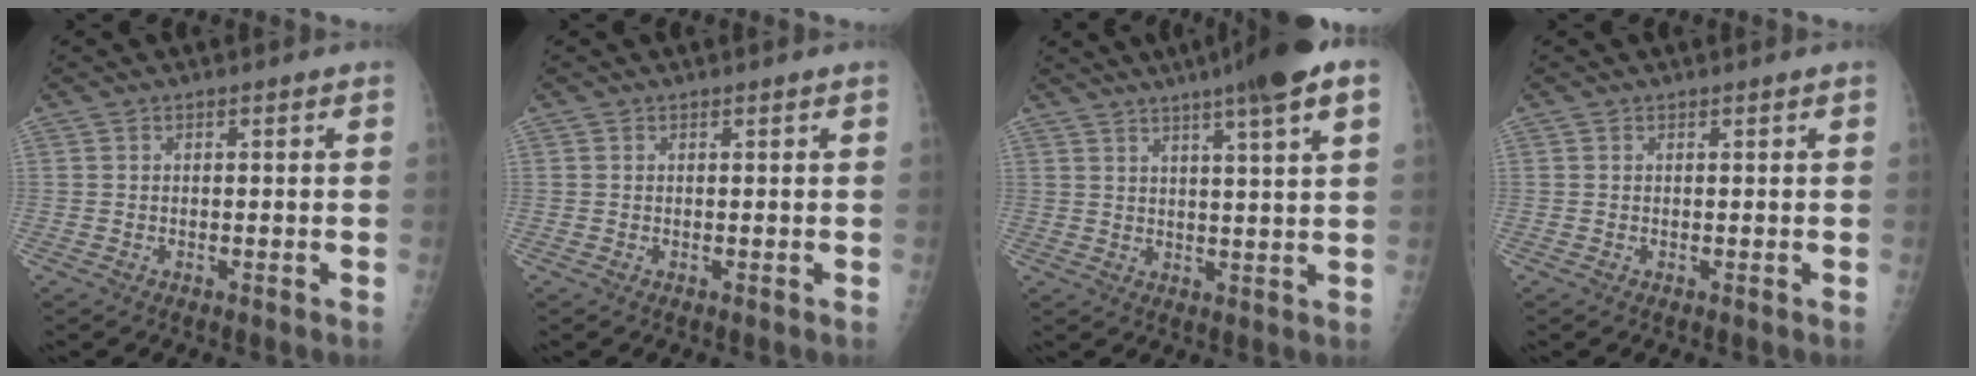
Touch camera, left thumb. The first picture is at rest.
{"total": 0.0}
{"total": 11.9, "force": [7.1, 1.0, 9.4], "torque": [-0.135, -0.005, 0.096]}
{"total": 0.0}